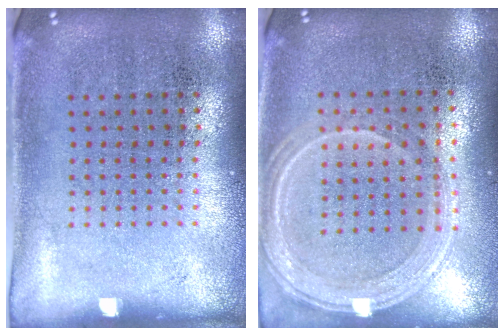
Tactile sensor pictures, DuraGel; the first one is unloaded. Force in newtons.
{"total": 1.2, "press": 1.1, "slide": 0.3}